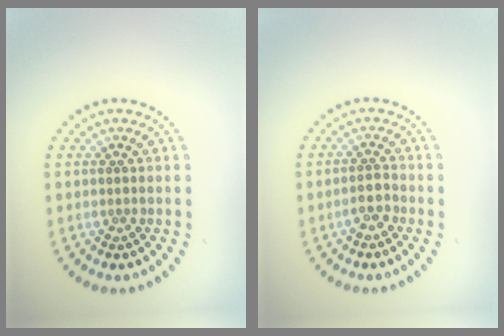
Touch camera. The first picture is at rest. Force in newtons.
{"total": 1.6, "press": 1.4, "slide": 0.9}